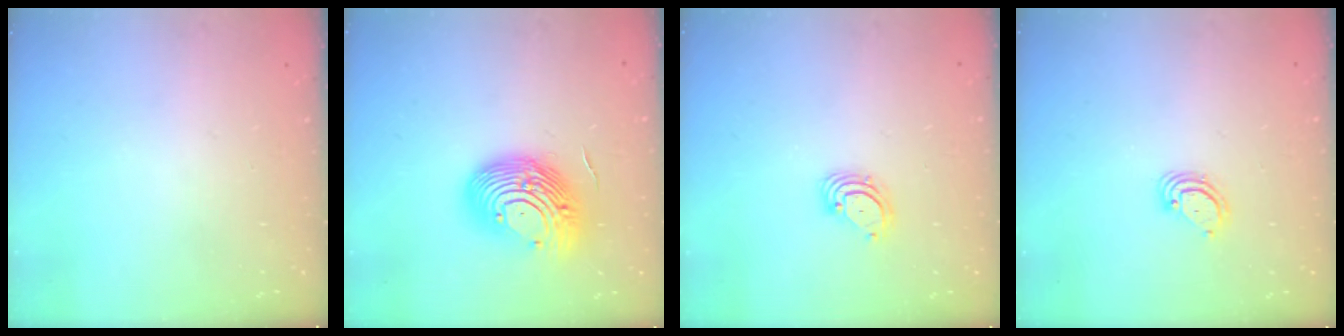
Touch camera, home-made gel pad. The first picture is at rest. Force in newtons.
{"total": 16.3, "press": 15.8, "slide": 4.1}
{"total": 3.2, "press": 3.2, "slide": 0.1}
{"total": 3.8, "press": 3.8, "slide": 0.3}